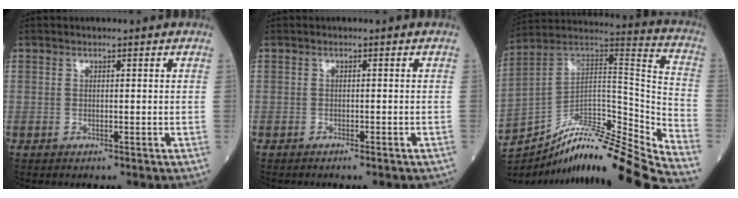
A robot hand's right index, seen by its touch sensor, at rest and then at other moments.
{"total": 1.9, "force": [-1.6, 0.4, 1.0], "torque": [-0.016, -0.003, -0.014]}
{"total": 27.3, "force": [-24.3, 1.2, 12.5], "torque": [-0.165, 0.012, -0.375]}